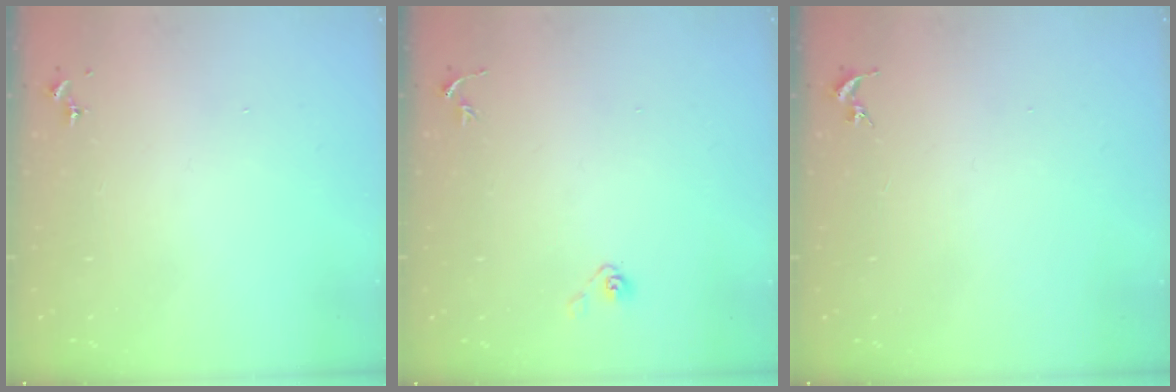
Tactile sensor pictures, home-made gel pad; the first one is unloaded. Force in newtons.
{"total": 4.0, "press": 3.3, "slide": 2.2}
{"total": 0.0}